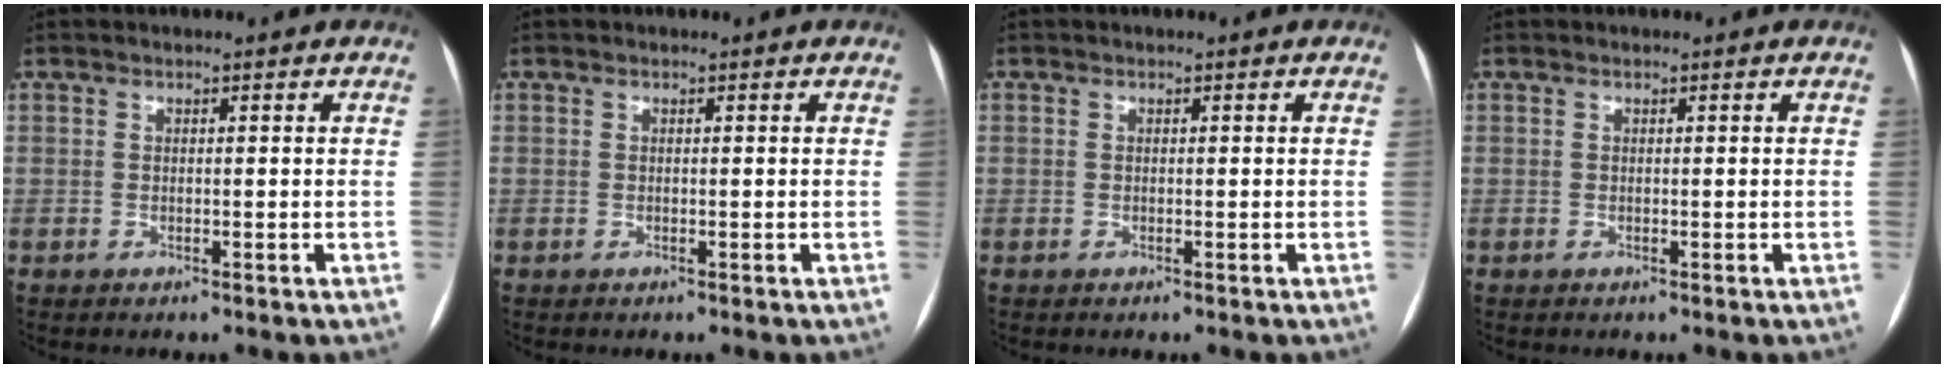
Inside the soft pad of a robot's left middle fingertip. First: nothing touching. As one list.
[{"total": 0.0}, {"total": 0.0}, {"total": 0.0}]